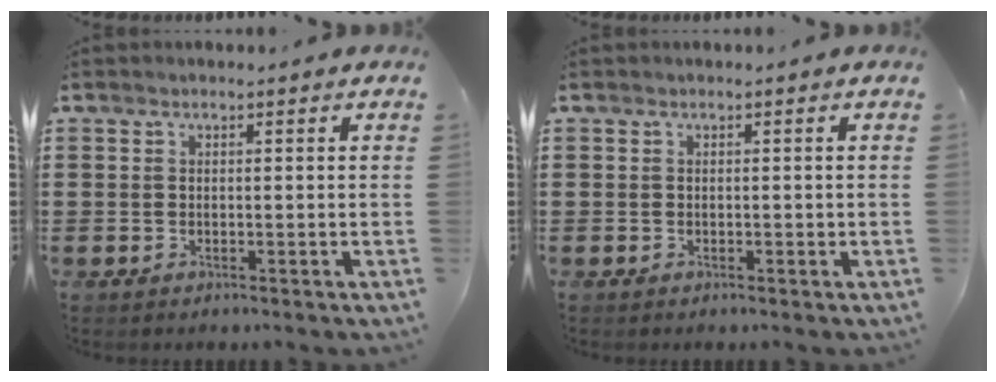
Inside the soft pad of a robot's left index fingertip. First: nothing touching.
{"total": 0.0}